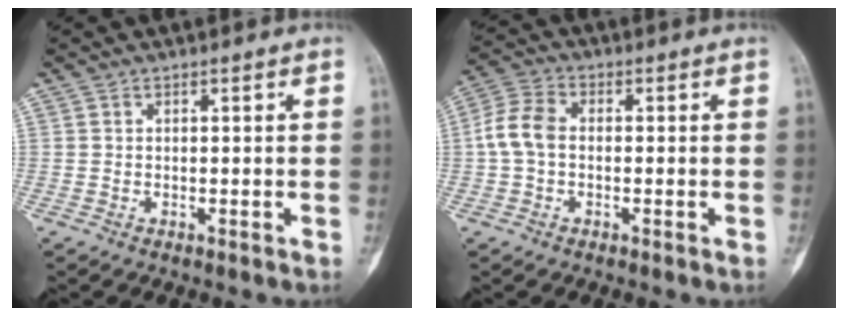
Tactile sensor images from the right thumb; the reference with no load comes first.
{"total": 6.5, "force": [-0.4, 4.4, 4.7], "torque": [-0.097, 0.017, -0.018]}